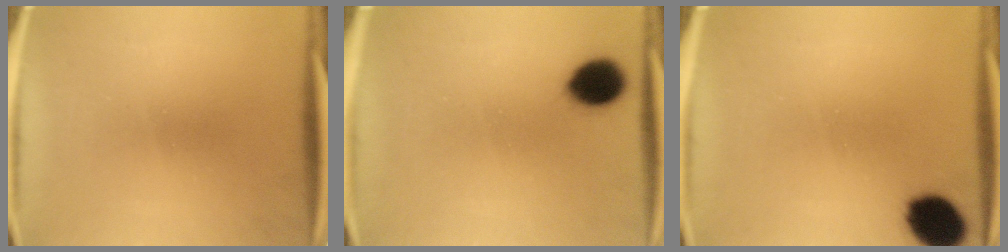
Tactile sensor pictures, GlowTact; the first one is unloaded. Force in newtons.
{"total": 9.1}
{"total": 10.6}